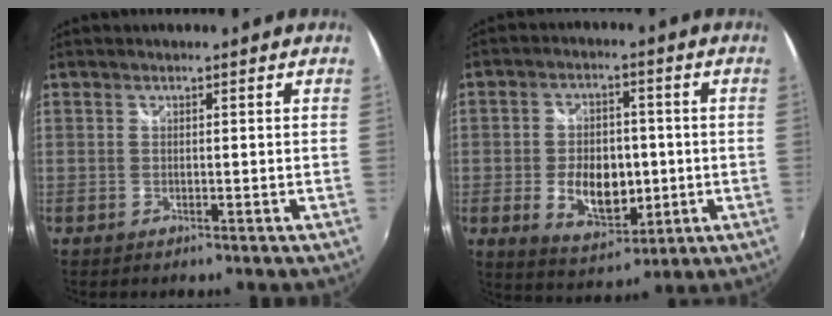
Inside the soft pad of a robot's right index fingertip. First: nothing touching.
{"total": 10.8, "force": [-1.9, 6.8, 8.2], "torque": [-0.159, -0.002, -0.017]}